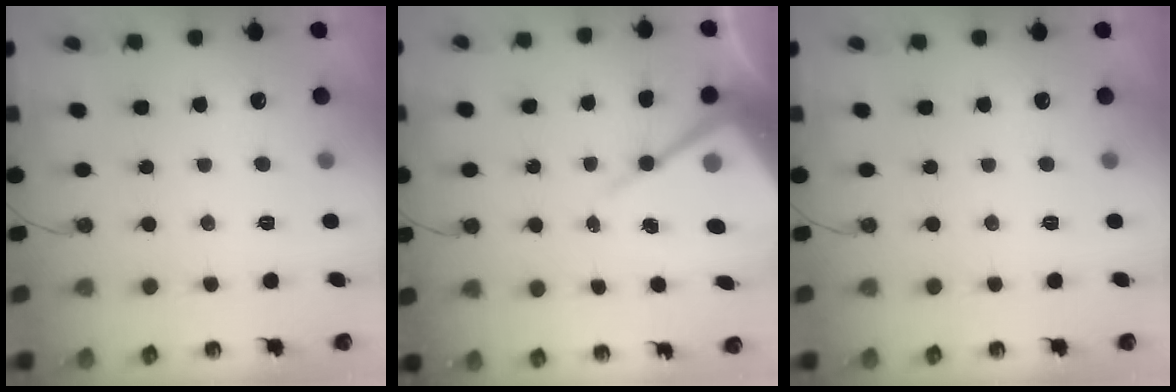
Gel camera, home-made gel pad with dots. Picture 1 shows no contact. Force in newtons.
{"total": 12.4, "press": 12.3, "slide": 1.2}
{"total": 0.0}